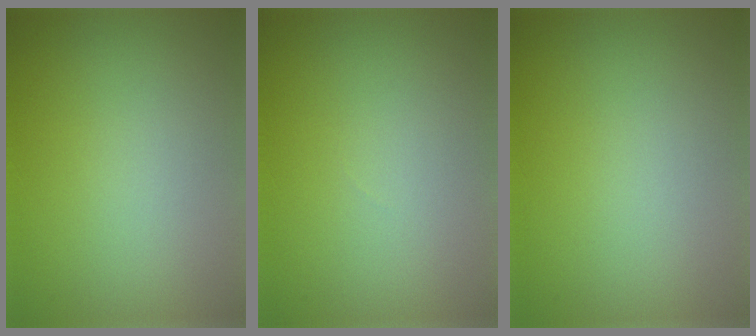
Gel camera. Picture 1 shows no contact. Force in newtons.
{"total": 0.0}
{"total": 0.0}